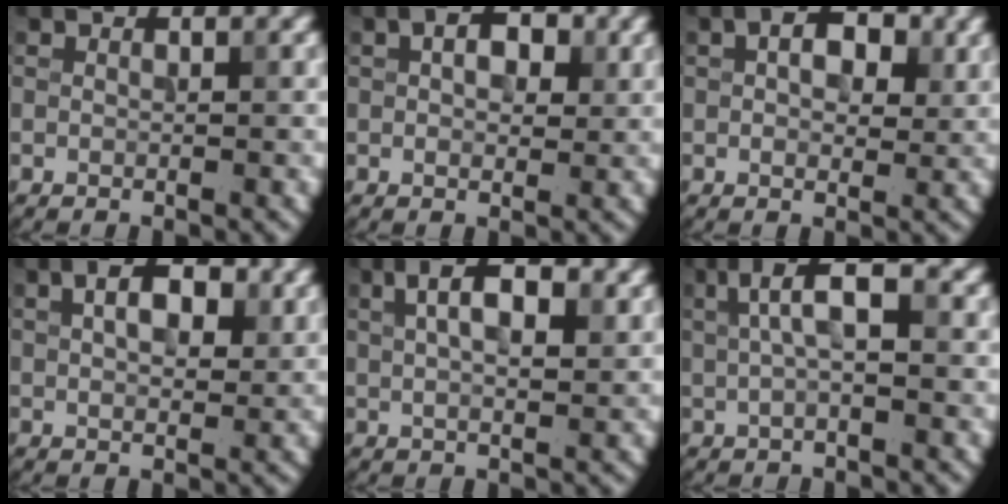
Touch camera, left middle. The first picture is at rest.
{"total": 3.5, "force": [1.1, 2.0, 2.7], "torque": [-0.035, 0.002, 0.014]}
{"total": 4.1, "force": [1.2, 2.4, 3.2], "torque": [-0.042, 0.000, 0.018]}
{"total": 4.5, "force": [1.5, 2.4, 3.5], "torque": [-0.048, 0.003, 0.022]}
{"total": 5.3, "force": [2.0, 2.2, 4.4], "torque": [-0.075, 0.006, 0.030]}
{"total": 4.3, "force": [1.1, 1.3, 4.0], "torque": [-0.074, 0.010, 0.015]}